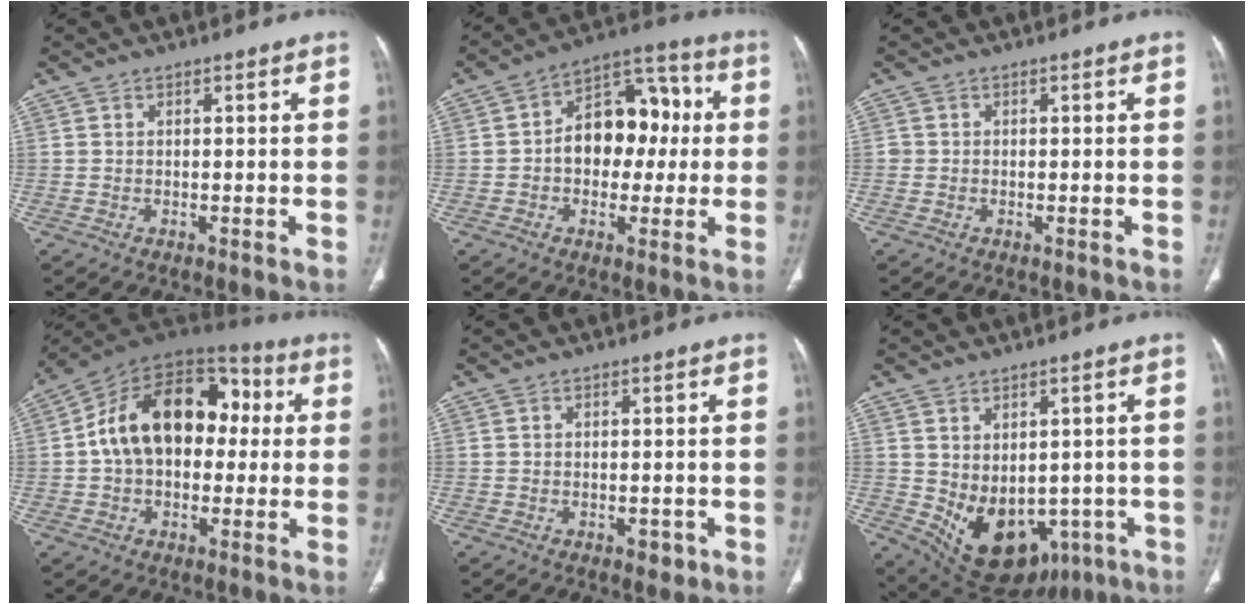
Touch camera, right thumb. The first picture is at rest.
{"total": 14.2, "force": [0.4, 9.9, 10.1], "torque": [-0.103, 0.039, -0.001]}
{"total": 0.7, "force": [-0.1, 0.7, 0.1], "torque": [0.004, 0.005, -0.001]}
{"total": 20.5, "force": [1.8, 13.8, 15.1], "torque": [-0.218, 0.048, 0.020]}
{"total": 2.0, "force": [-0.9, 1.4, 1.1], "torque": [-0.006, 0.002, -0.007]}
{"total": 15.4, "force": [-4.2, 10.8, 10.1], "torque": [-0.136, 0.003, -0.025]}